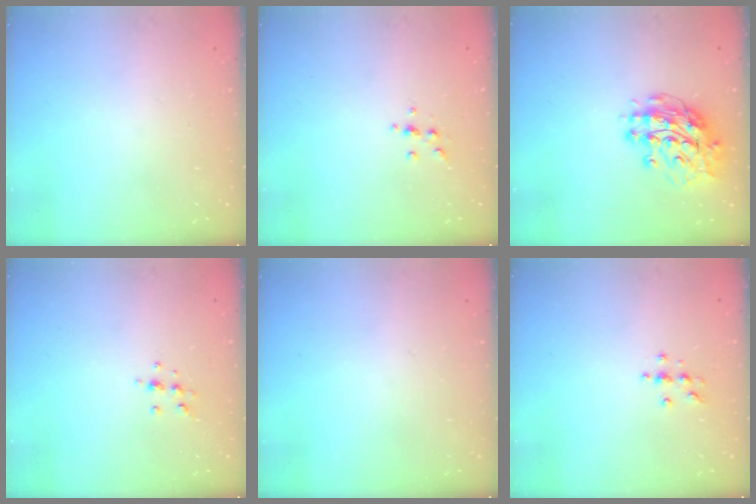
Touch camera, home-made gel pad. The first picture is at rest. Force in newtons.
{"total": 3.8, "press": 3.6, "slide": 1.2}
{"total": 13.7, "press": 13.6, "slide": 1.5}
{"total": 6.2, "press": 6.1, "slide": 0.8}
{"total": 0.0}
{"total": 4.0, "press": 4.0, "slide": 0.5}